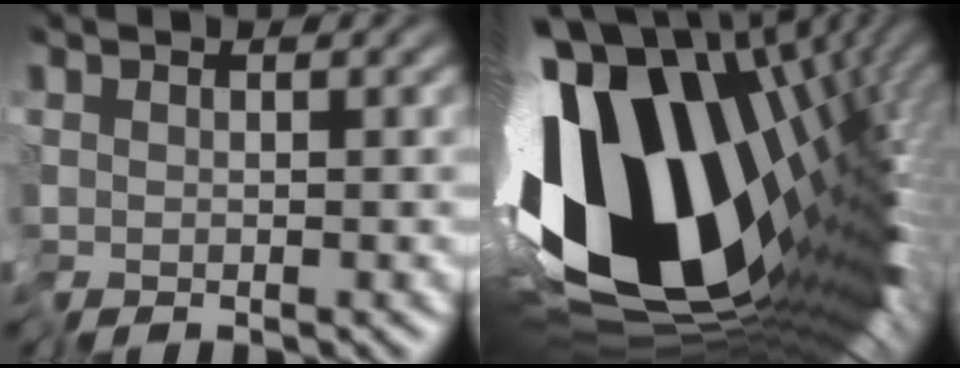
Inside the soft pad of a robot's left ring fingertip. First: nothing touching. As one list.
[{"total": 18.4, "force": [-0.8, 9.9, 15.4], "torque": [-0.302, -0.063, 0.013]}]